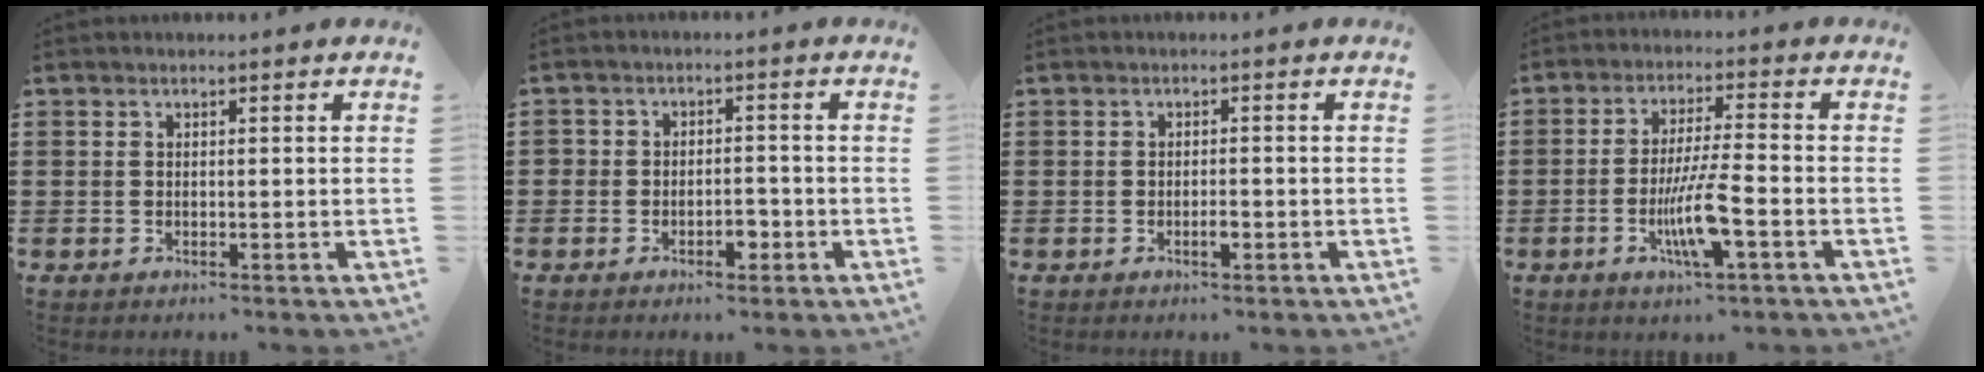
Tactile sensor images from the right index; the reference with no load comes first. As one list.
[{"total": 3.1, "force": [-1.7, 2.0, 1.6], "torque": [-0.034, 0.006, -0.035]}, {"total": 1.8, "force": [-0.8, 0.6, 1.5], "torque": [-0.029, -0.002, -0.013]}, {"total": 8.3, "force": [-3.1, 1.0, 7.6], "torque": [-0.148, -0.014, -0.058]}]